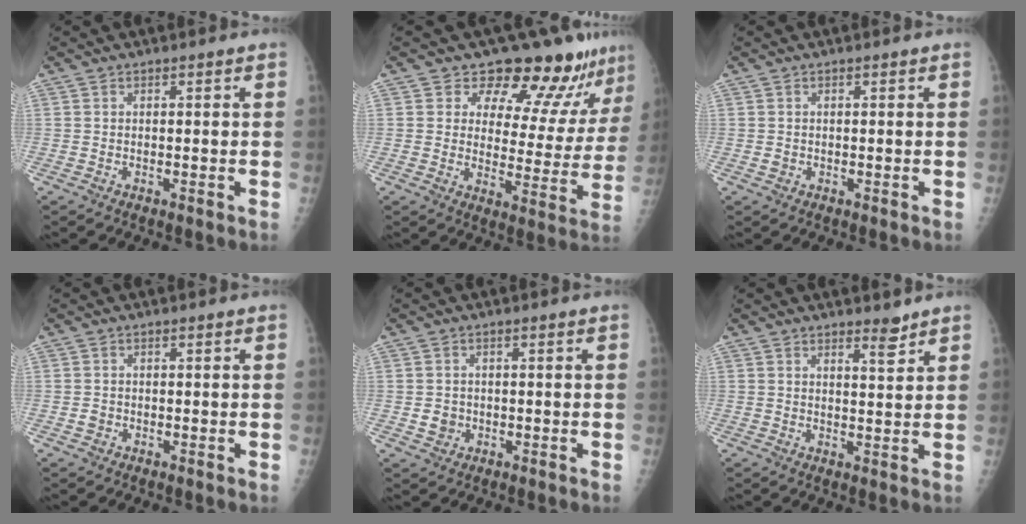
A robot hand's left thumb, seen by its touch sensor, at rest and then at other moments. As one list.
[{"total": 14.6, "force": [12.6, 5.5, 5.0], "torque": [-0.015, -0.088, 0.151]}, {"total": 0.9, "force": [-0.1, 0.8, 0.4], "torque": [-0.004, 0.000, 0.000]}, {"total": 1.3, "force": [-0.4, 1.1, 0.5], "torque": [-0.004, 0.003, -0.006]}, {"total": 2.7, "force": [-0.4, 2.5, 1.0], "torque": [-0.005, 0.003, -0.002]}, {"total": 3.1, "force": [2.5, 0.7, 1.6], "torque": [-0.016, -0.023, 0.038]}]